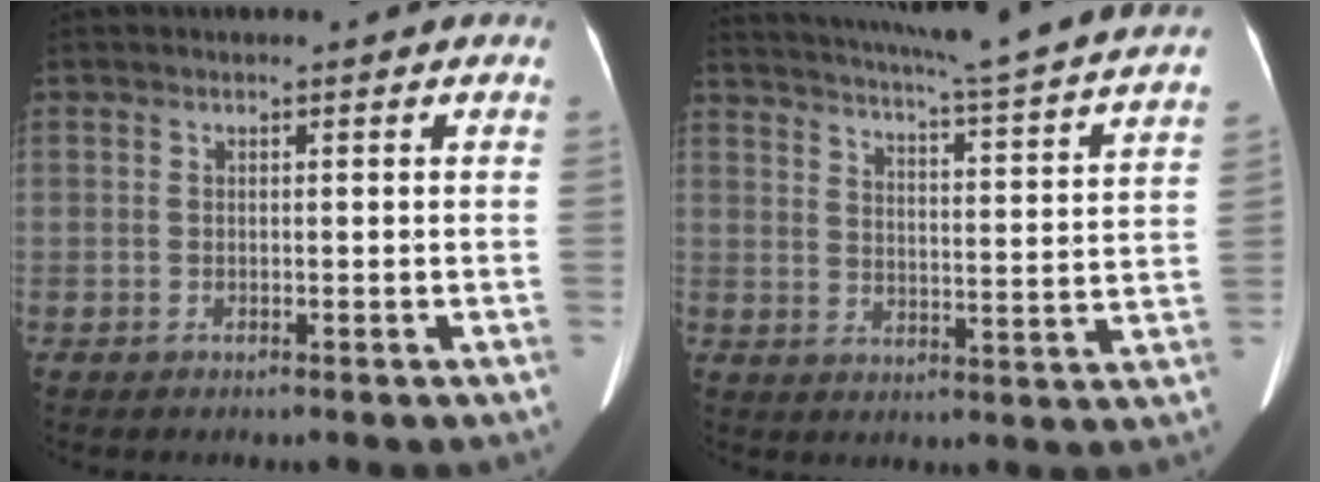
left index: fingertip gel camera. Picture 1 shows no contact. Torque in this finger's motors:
{"motor_torque": [1.03, -1.11, 0.09, 0.11]}